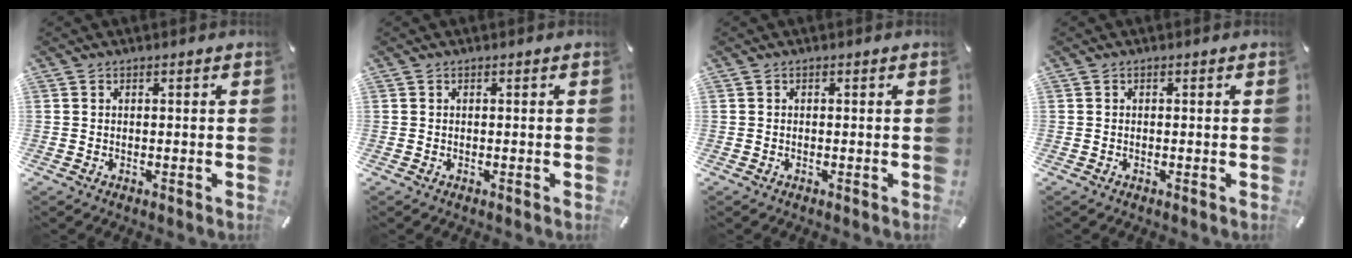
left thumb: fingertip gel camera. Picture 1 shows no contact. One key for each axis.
{"total": 0.0}
{"total": 0.0}
{"total": 0.0}